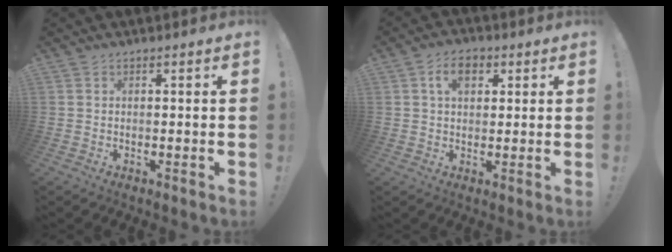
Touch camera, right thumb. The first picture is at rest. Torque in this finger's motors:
{"motor_torque": [0.13, 1.28, 0.73, -0.05, -0.01]}